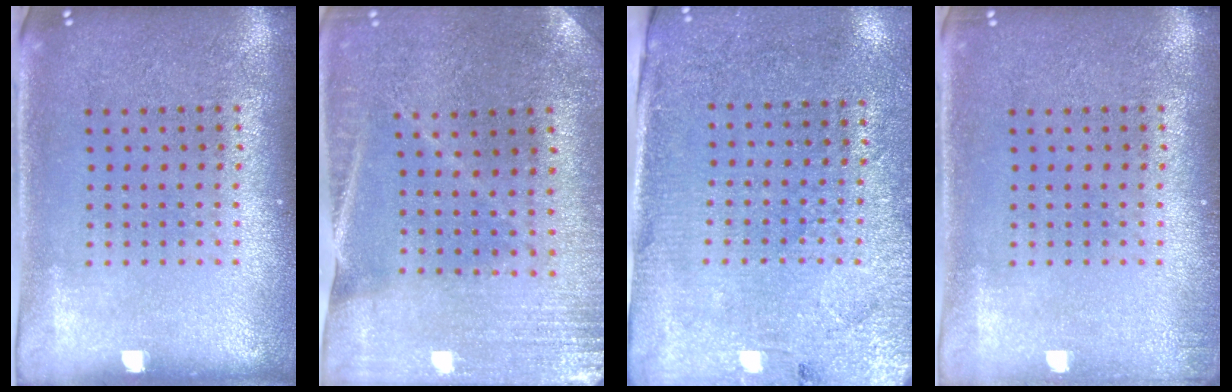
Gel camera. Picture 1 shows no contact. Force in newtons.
{"total": 0.8, "press": 0.8, "slide": 0.1}
{"total": 2.8, "press": 2.6, "slide": 1.2}
{"total": 0.9, "press": 0.8, "slide": 0.3}